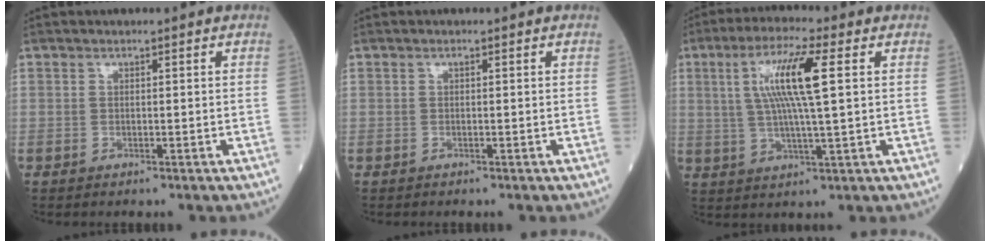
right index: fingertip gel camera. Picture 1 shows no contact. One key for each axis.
{"total": 0.0}
{"total": 10.2, "fx": 2.4, "fy": 0.2, "fz": 9.9, "tx": -0.198, "ty": 0.007, "tz": 0.043}